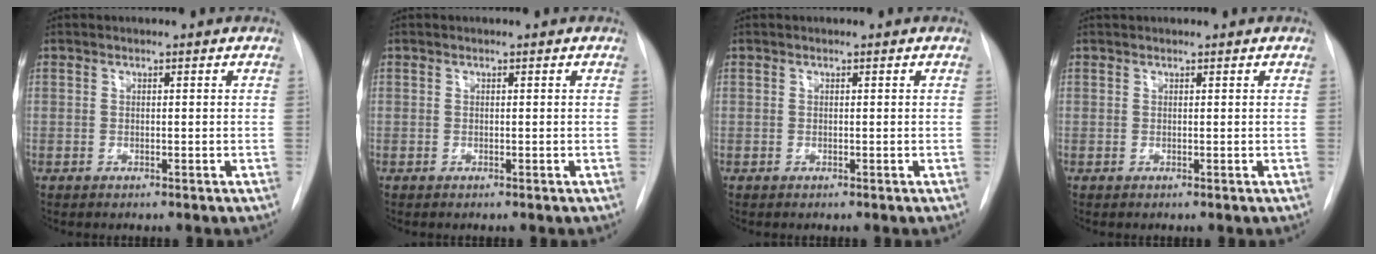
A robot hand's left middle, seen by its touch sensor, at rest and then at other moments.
{"total": 0.0}
{"total": 0.0}
{"total": 1.3, "force": [1.2, 0.1, 0.3], "torque": [-0.010, 0.024, 0.024]}